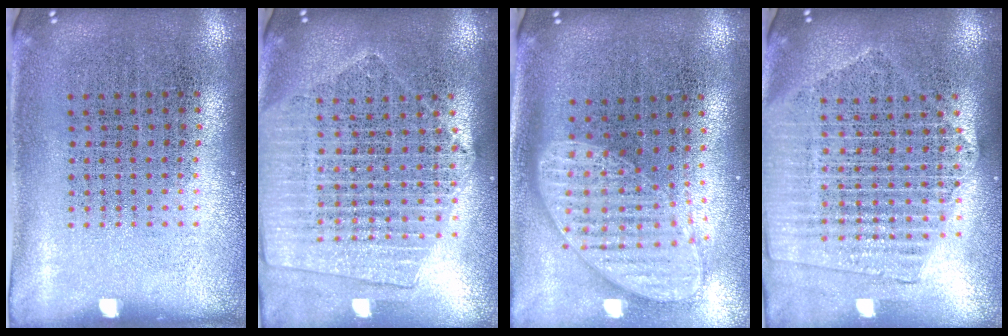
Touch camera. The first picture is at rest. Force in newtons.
{"total": 2.0, "press": 1.9, "slide": 0.8}
{"total": 2.0, "press": 1.5, "slide": 1.2}
{"total": 2.1, "press": 1.9, "slide": 0.9}